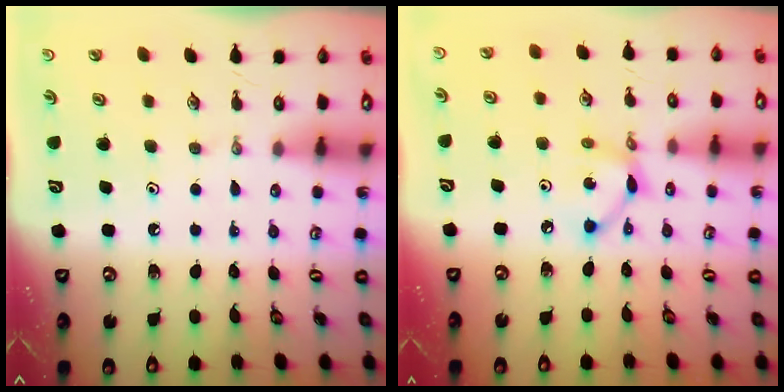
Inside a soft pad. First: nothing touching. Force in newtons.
{"total": 7.9, "press": 7.9, "slide": 0.3}